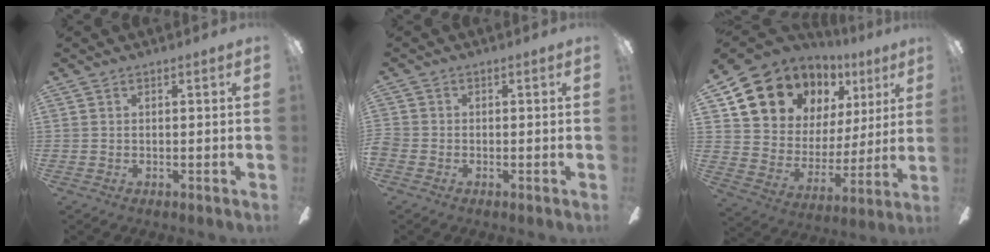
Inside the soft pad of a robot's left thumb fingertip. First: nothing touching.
{"total": 1.6, "force": [-1.0, 1.1, 0.6], "torque": [-0.008, 0.004, -0.018]}
{"total": 12.5, "force": [9.7, 7.4, 2.8], "torque": [-0.087, -0.080, 0.187]}